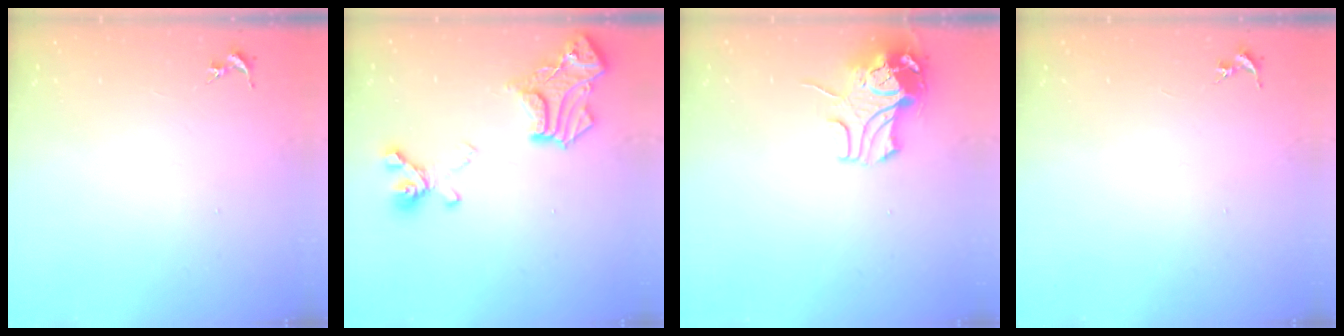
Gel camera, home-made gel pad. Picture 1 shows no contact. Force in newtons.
{"total": 18.5, "press": 18.4, "slide": 1.5}
{"total": 9.6, "press": 9.5, "slide": 1.0}
{"total": 0.0}